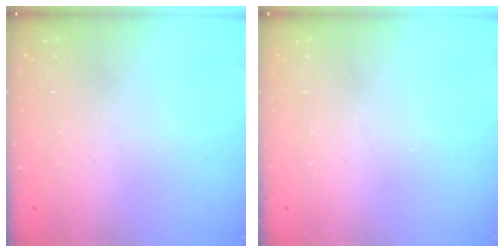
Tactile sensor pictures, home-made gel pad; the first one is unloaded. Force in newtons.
{"total": 0.0}